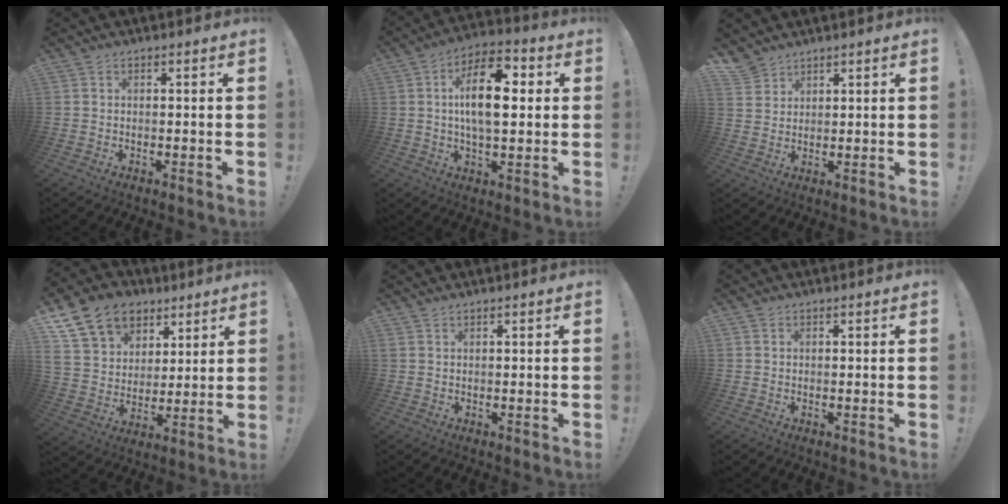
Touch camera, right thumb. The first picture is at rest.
{"total": 15.3, "force": [1.9, 7.6, 13.2], "torque": [-0.222, 0.005, 0.024]}
{"total": 4.2, "force": [3.6, 2.1, 0.6], "torque": [-0.013, -0.025, 0.071]}
{"total": 17.0, "force": [9.1, 12.5, 7.0], "torque": [-0.115, -0.049, 0.186]}
{"total": 0.8, "force": [0.7, 0.4, 0.3], "torque": [-0.009, 0.003, 0.015]}
{"total": 0.7, "force": [0.5, 0.4, 0.2], "torque": [0.004, -0.003, 0.009]}